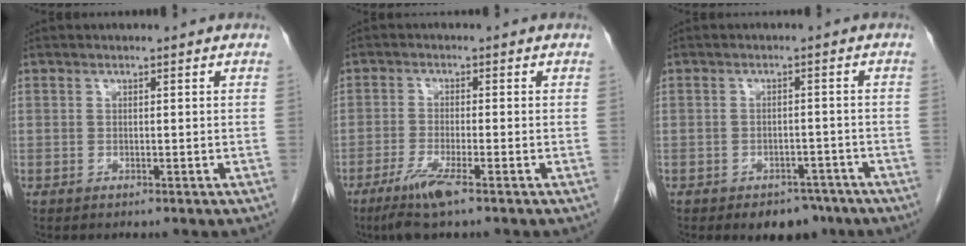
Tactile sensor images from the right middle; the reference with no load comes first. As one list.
[{"total": 5.4, "force": [-3.4, 0.0, 4.2], "torque": [-0.090, -0.017, -0.066]}, {"total": 5.0, "force": [-3.7, 2.8, 1.9], "torque": [-0.018, 0.004, -0.047]}]